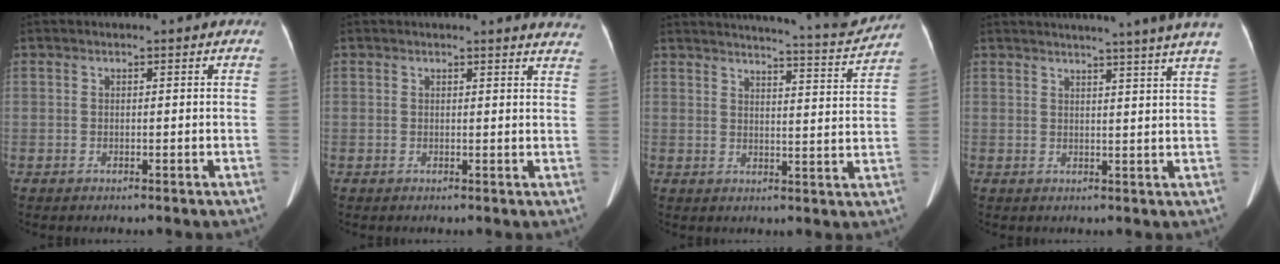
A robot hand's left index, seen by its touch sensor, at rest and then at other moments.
{"total": 8.2, "force": [8.0, 0.3, 1.6], "torque": [0.000, -0.039, 0.055]}
{"total": 12.4, "force": [12.0, -1.6, 2.7], "torque": [-0.046, -0.044, 0.149]}
{"total": 13.7, "force": [12.0, -2.0, 6.4], "torque": [-0.092, -0.034, 0.128]}